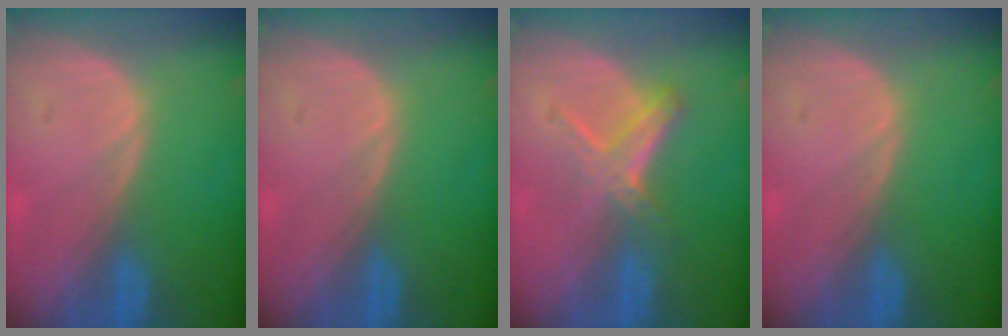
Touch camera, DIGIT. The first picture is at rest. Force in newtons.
{"total": 0.0}
{"total": 4.8, "press": 4.7, "slide": 1.2}
{"total": 0.0}